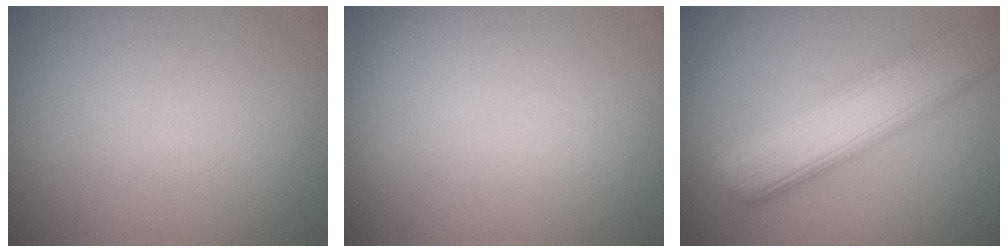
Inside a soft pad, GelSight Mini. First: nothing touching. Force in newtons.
{"total": 0.0}
{"total": 7.4, "press": 7.4, "slide": 0.7}